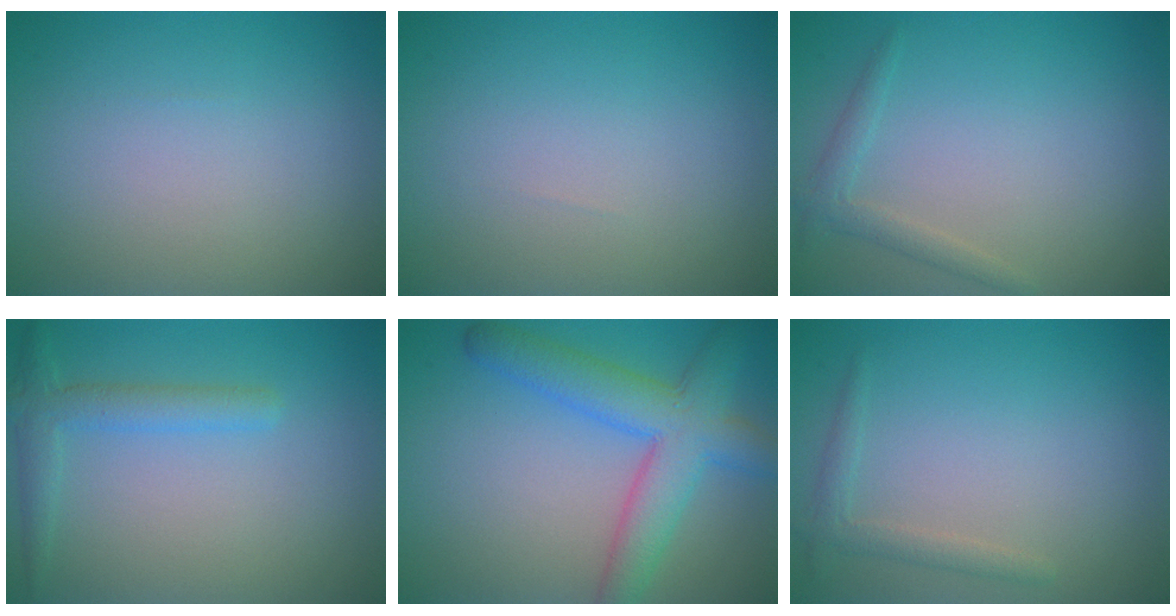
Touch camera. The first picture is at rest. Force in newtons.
{"total": 0.0}
{"total": 1.6, "press": 1.6, "slide": 0.1}
{"total": 1.7, "press": 1.7, "slide": 0.1}
{"total": 6.5, "press": 6.5, "slide": 0.2}
{"total": 1.5, "press": 1.5, "slide": 0.1}